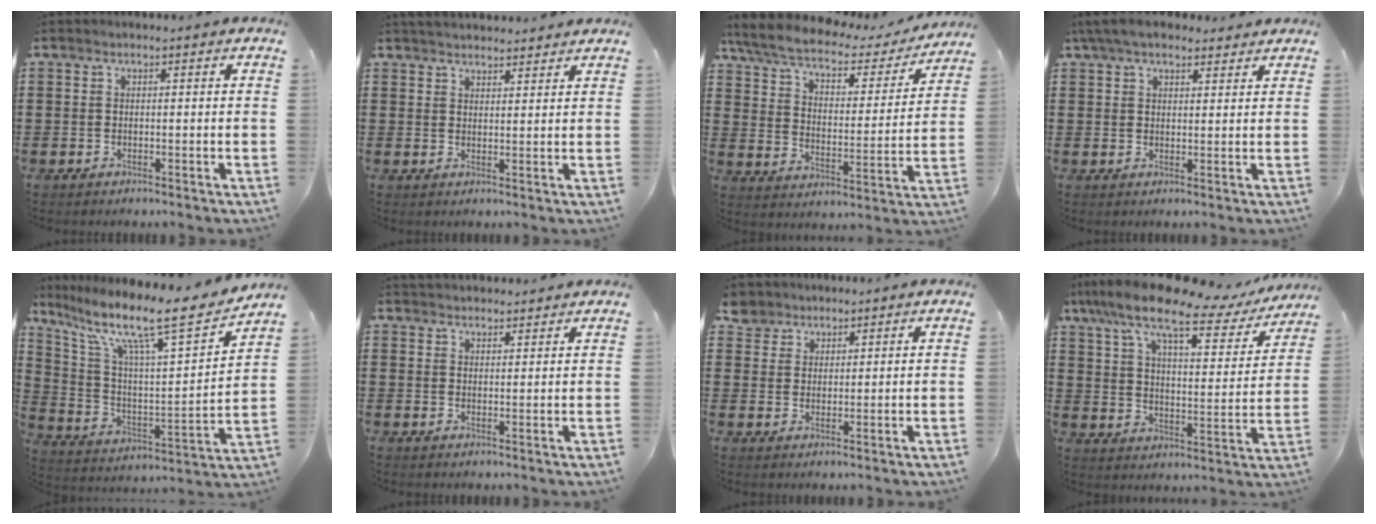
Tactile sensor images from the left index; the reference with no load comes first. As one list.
[{"total": 2.6, "force": [2.6, 0.1, 0.0], "torque": [-0.007, -0.004, 0.050]}, {"total": 6.0, "force": [4.8, 1.7, 3.2], "torque": [-0.084, -0.030, 0.079]}, {"total": 5.0, "force": [4.1, 1.5, 2.5], "torque": [-0.060, -0.002, 0.078]}, {"total": 13.2, "force": [9.5, 2.1, 9.0], "torque": [-0.192, -0.060, 0.146]}, {"total": 2.1, "force": [2.1, 0.2, -0.1], "torque": [-0.002, -0.002, 0.041]}, {"total": 3.6, "force": [2.9, 2.1, 0.1], "torque": [-0.018, 0.005, 0.057]}, {"total": 12.2, "force": [8.8, 2.8, 7.9], "torque": [-0.167, -0.040, 0.143]}]